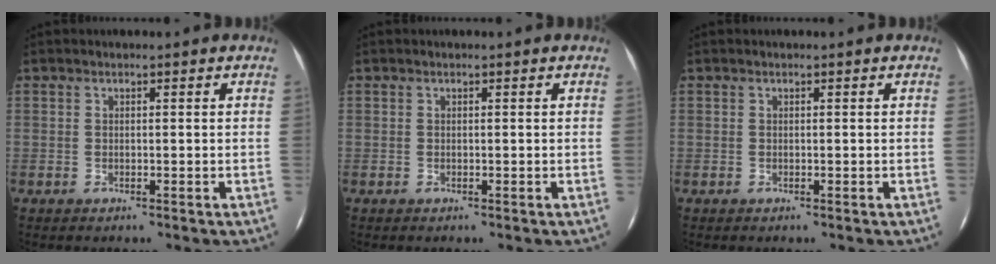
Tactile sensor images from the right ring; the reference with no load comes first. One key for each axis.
{"total": 0.0}
{"total": 0.0}